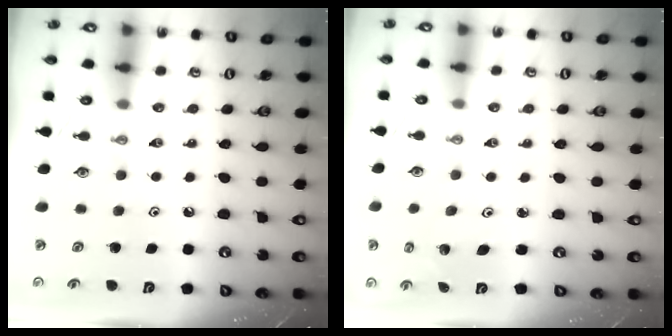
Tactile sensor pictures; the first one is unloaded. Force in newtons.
{"total": 1.4, "press": 1.4, "slide": 0.1}